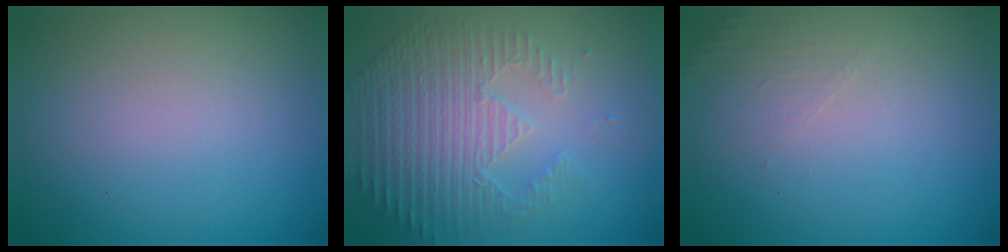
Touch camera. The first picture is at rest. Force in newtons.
{"total": 4.8, "press": 3.5, "slide": 3.3}
{"total": 1.3, "press": 1.2, "slide": 0.4}